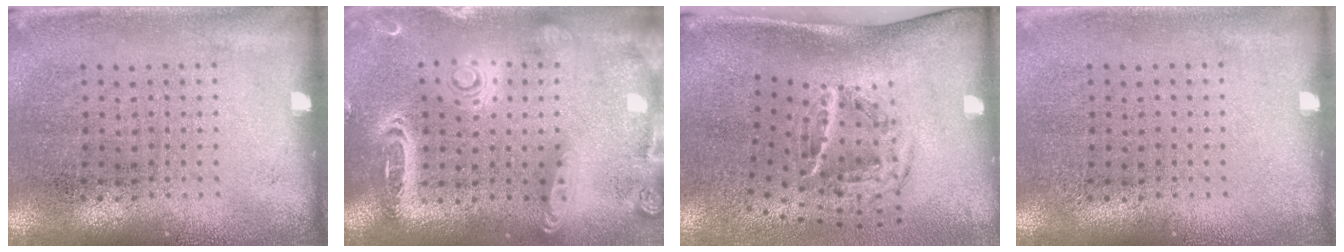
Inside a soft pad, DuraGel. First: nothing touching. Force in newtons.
{"total": 2.6, "press": 2.3, "slide": 1.2}
{"total": 1.9, "press": 1.1, "slide": 1.6}
{"total": 0.0}